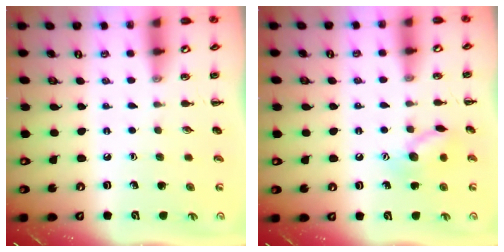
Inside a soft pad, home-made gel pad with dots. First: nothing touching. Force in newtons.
{"total": 10.0, "press": 10.0, "slide": 0.5}